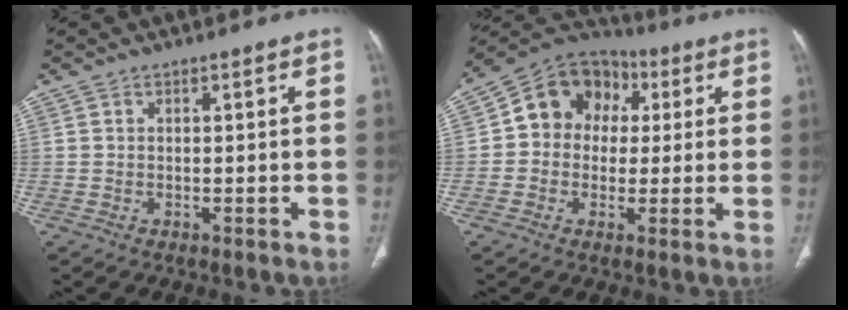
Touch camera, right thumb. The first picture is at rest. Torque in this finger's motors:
{"motor_torque": [0.35, 2.18, 0.75, 0.21, 0.07]}